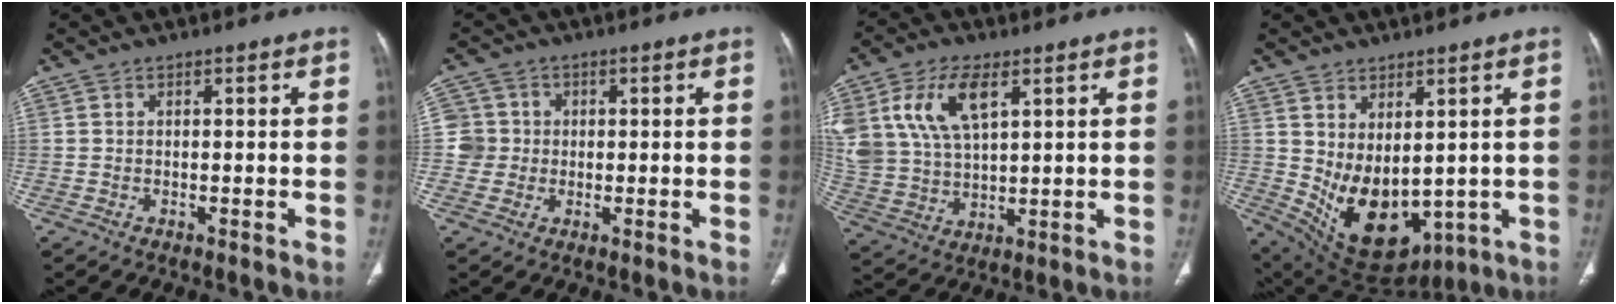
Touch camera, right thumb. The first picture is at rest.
{"total": 4.6, "force": [0.0, 4.5, 0.2], "torque": [0.026, 0.009, -0.005]}
{"total": 15.1, "force": [6.4, 8.2, 11.0], "torque": [-0.218, -0.010, 0.133]}
{"total": 14.0, "force": [0.1, 8.5, 11.1], "torque": [-0.162, -0.023, 0.044]}